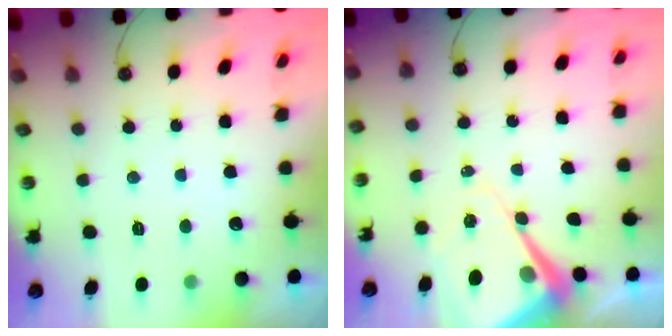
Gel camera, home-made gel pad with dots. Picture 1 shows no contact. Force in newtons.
{"total": 12.1, "press": 12.0, "slide": 1.0}